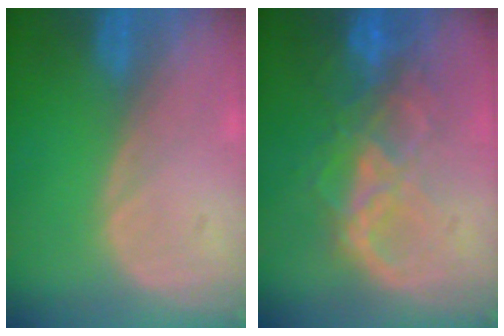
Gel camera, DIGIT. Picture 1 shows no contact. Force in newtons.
{"total": 8.9, "press": 7.5, "slide": 4.7}